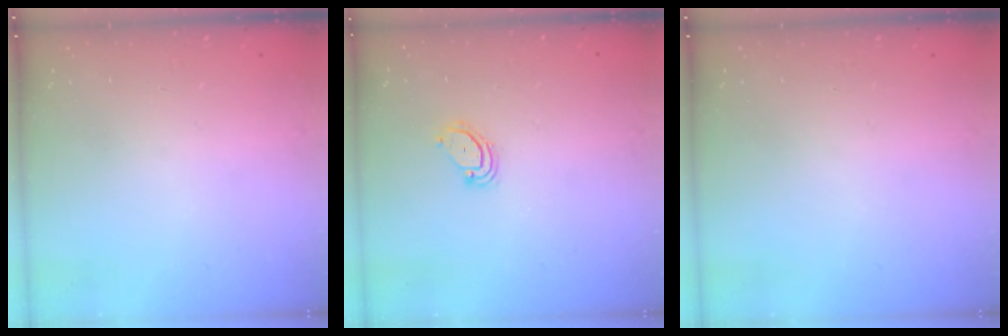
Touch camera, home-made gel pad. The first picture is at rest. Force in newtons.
{"total": 3.4, "press": 3.4, "slide": 0.2}
{"total": 0.0}